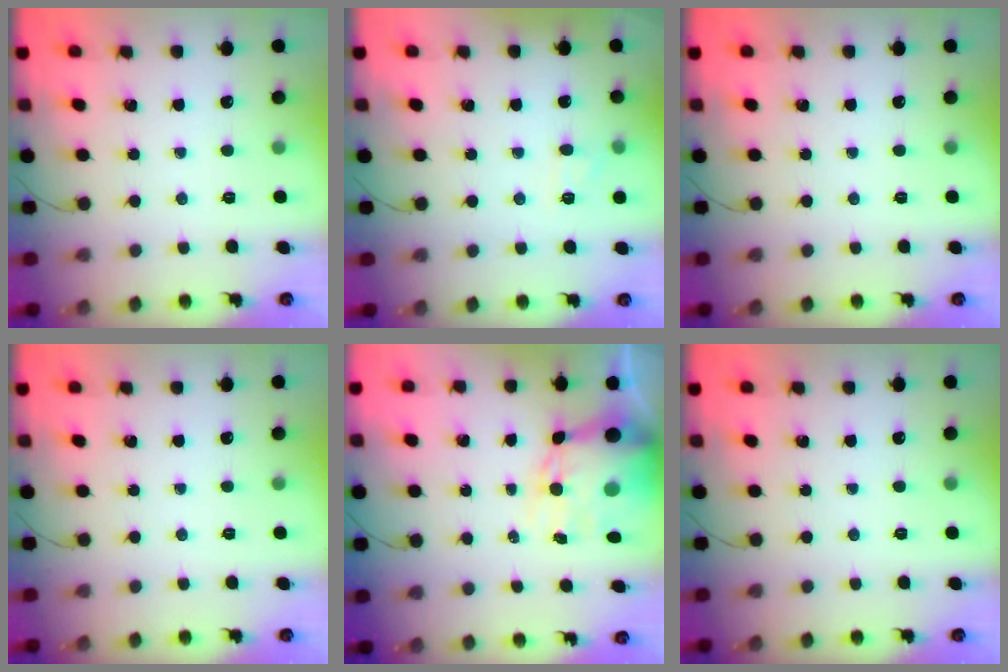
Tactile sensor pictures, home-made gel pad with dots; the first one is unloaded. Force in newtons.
{"total": 6.3, "press": 6.1, "slide": 1.5}
{"total": 0.0}
{"total": 0.0}
{"total": 11.8, "press": 11.4, "slide": 3.0}
{"total": 0.0}